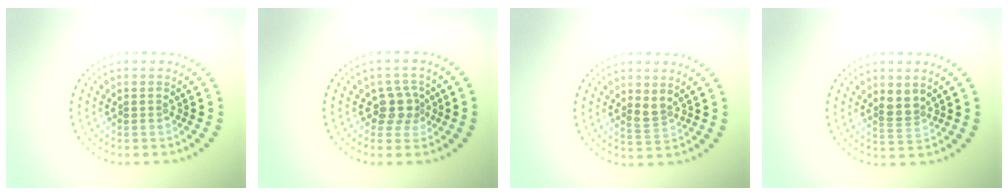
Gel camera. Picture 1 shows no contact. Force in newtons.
{"total": 2.3, "press": 2.0, "slide": 1.3}
{"total": 1.6, "press": 1.3, "slide": 0.9}
{"total": 2.1, "press": 1.7, "slide": 1.2}